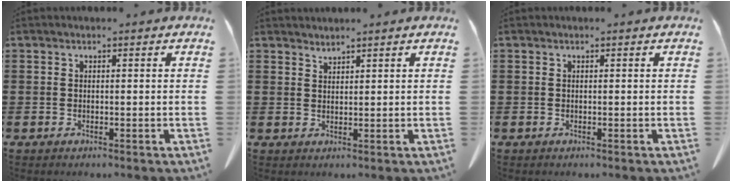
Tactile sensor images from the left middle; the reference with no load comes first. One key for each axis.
{"total": 1.5, "fx": 1.5, "fy": -0.2, "fz": 0.0, "tx": -0.003, "ty": -0.004, "tz": 0.030}
{"total": 0.0}